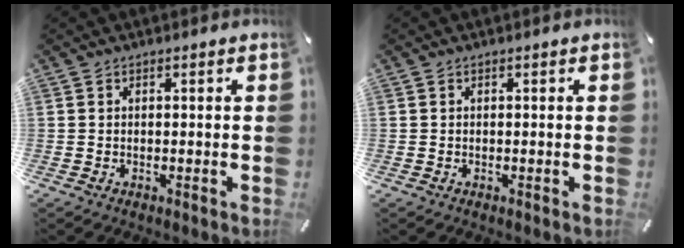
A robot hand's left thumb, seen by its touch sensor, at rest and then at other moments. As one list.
[{"total": 0.0}]